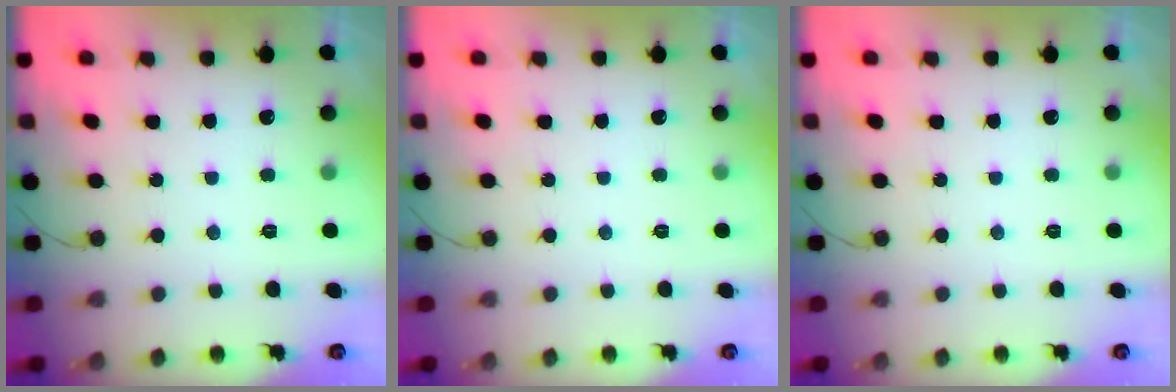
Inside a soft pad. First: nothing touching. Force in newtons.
{"total": 0.0}
{"total": 0.0}